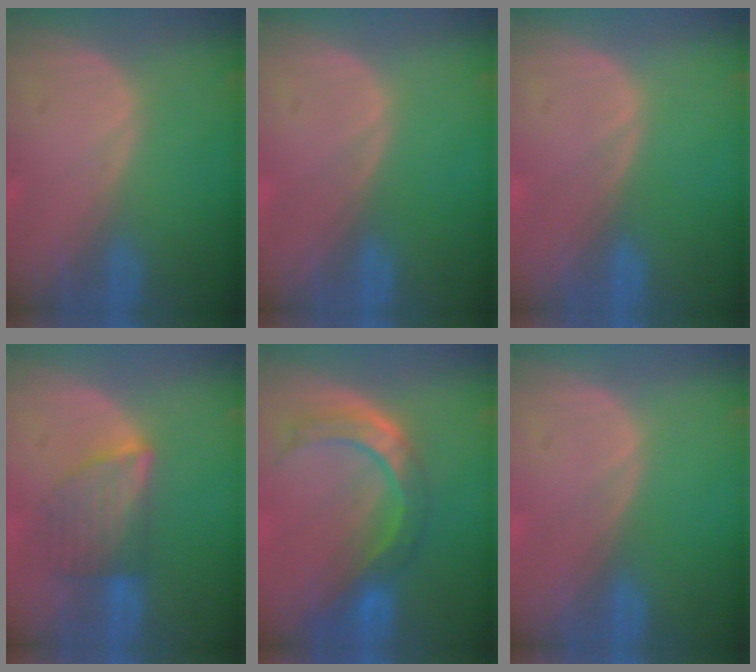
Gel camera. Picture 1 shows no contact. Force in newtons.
{"total": 0.0}
{"total": 0.0}
{"total": 6.0, "press": 6.0, "slide": 0.7}
{"total": 7.5, "press": 7.0, "slide": 2.7}
{"total": 0.0}